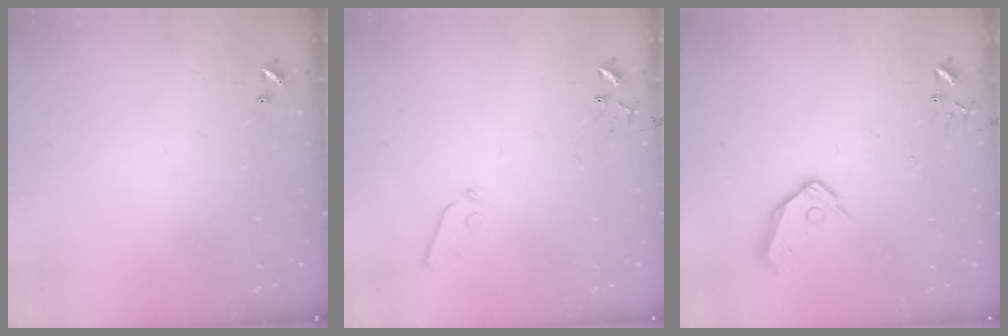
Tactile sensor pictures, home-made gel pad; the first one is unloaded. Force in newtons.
{"total": 3.7, "press": 3.6, "slide": 0.6}
{"total": 10.3, "press": 10.2, "slide": 1.4}